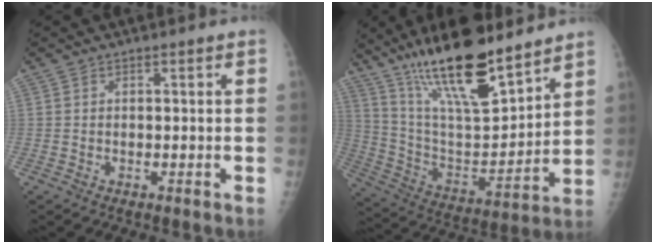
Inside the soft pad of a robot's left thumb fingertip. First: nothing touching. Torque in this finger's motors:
{"motor_torque": [2.51, 1.60, 1.48, -1.29, 0.26]}